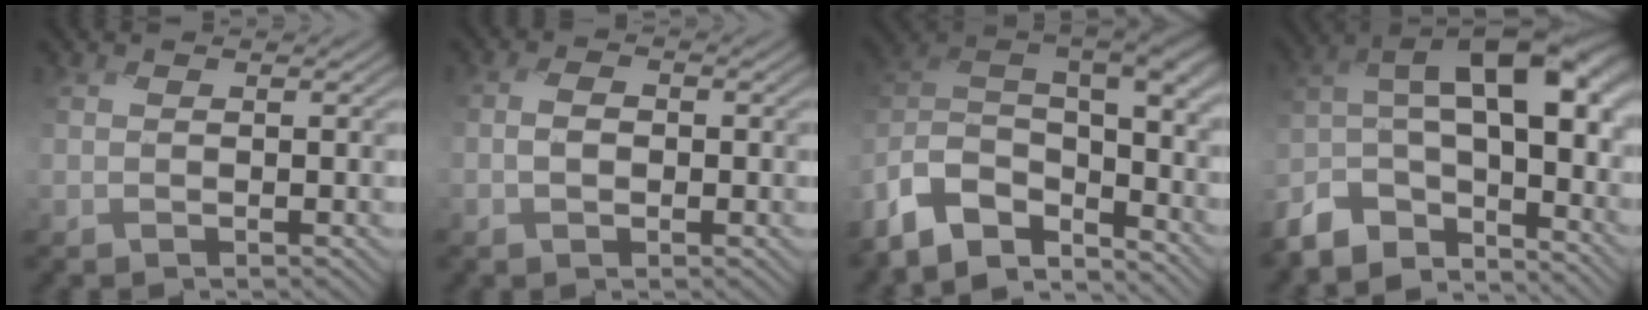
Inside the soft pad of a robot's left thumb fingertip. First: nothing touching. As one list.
[{"total": 1.9, "force": [-0.6, 1.1, 1.4], "torque": [-0.028, 0.003, -0.017]}, {"total": 11.7, "force": [-8.1, 5.3, 6.4], "torque": [-0.161, 0.001, -0.159]}, {"total": 11.9, "force": [-6.8, 5.4, 8.2], "torque": [-0.138, -0.001, -0.135]}]